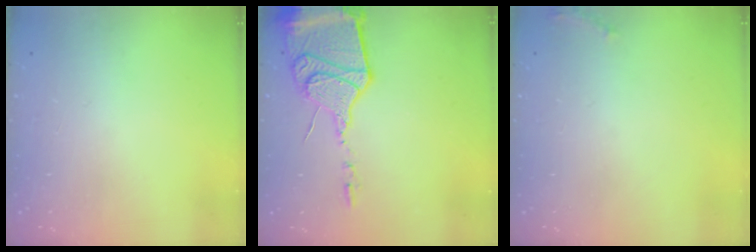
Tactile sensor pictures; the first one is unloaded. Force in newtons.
{"total": 16.9, "press": 16.8, "slide": 1.6}
{"total": 5.6, "press": 5.3, "slide": 1.7}